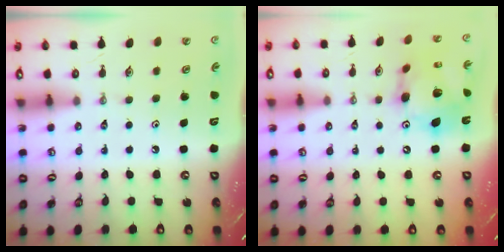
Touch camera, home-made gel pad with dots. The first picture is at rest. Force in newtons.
{"total": 15.2, "press": 15.1, "slide": 1.4}